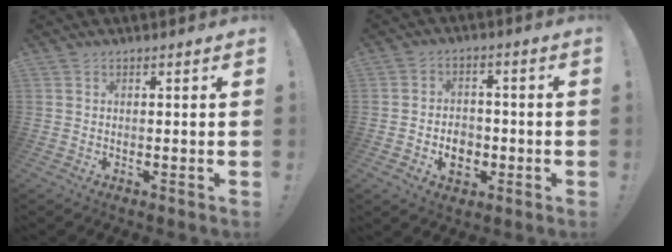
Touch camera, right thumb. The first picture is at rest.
{"total": 7.2, "force": [-2.5, 5.9, 3.3], "torque": [-0.042, 0.013, -0.042]}